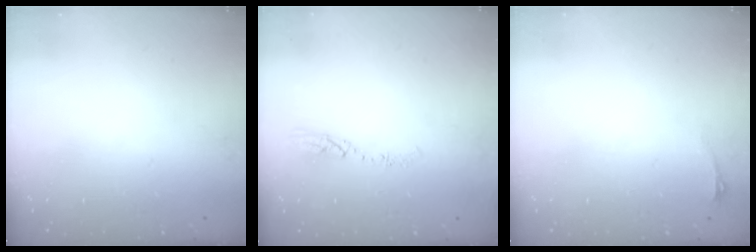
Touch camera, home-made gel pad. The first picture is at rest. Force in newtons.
{"total": 5.2, "press": 5.1, "slide": 0.4}
{"total": 2.9, "press": 2.6, "slide": 1.5}